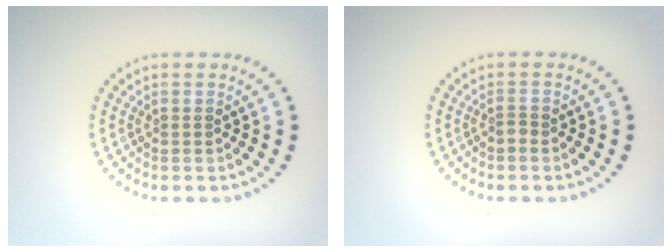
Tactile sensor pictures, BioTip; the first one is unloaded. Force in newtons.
{"total": 0.8, "press": 0.5, "slide": 0.7}